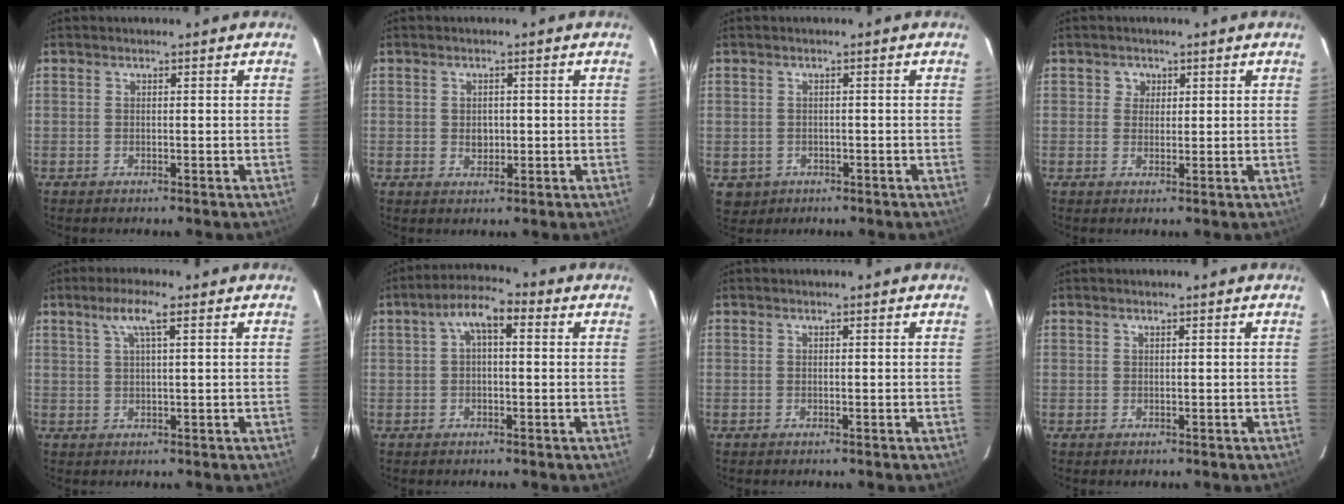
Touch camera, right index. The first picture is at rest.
{"total": 2.4, "force": [-0.1, 2.0, 1.3], "torque": [-0.020, 0.002, 0.000]}
{"total": 3.5, "force": [-0.8, 3.3, 0.8], "torque": [-0.022, -0.002, -0.002]}
{"total": 2.2, "force": [0.7, 2.1, 0.0], "torque": [0.009, 0.012, 0.009]}
{"total": 4.3, "force": [2.2, 0.4, 3.7], "torque": [-0.071, 0.009, 0.040]}
{"total": 6.1, "force": [1.4, 2.9, 5.2], "torque": [-0.096, 0.026, 0.024]}
{"total": 0.0}
{"total": 0.6, "force": [0.1, 0.6, -0.1], "torque": [0.006, 0.004, 0.002]}